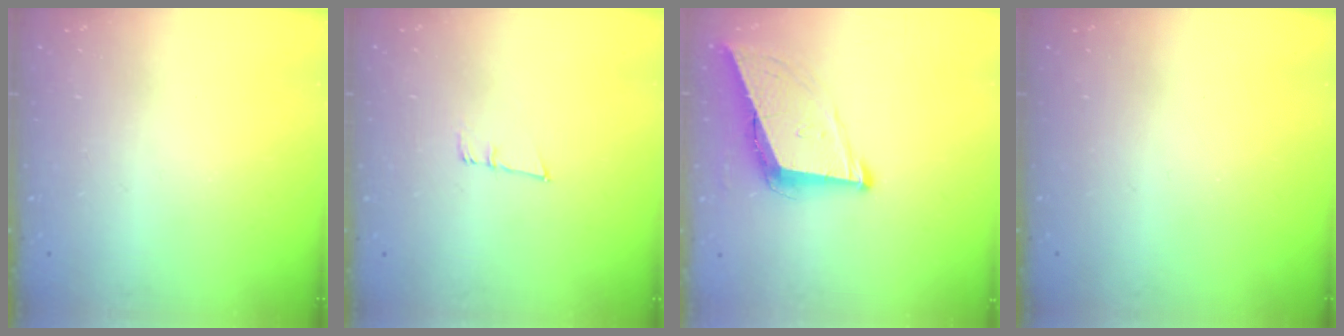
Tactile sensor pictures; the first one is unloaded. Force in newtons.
{"total": 6.0, "press": 5.6, "slide": 2.1}
{"total": 8.7, "press": 8.4, "slide": 2.4}
{"total": 0.0}